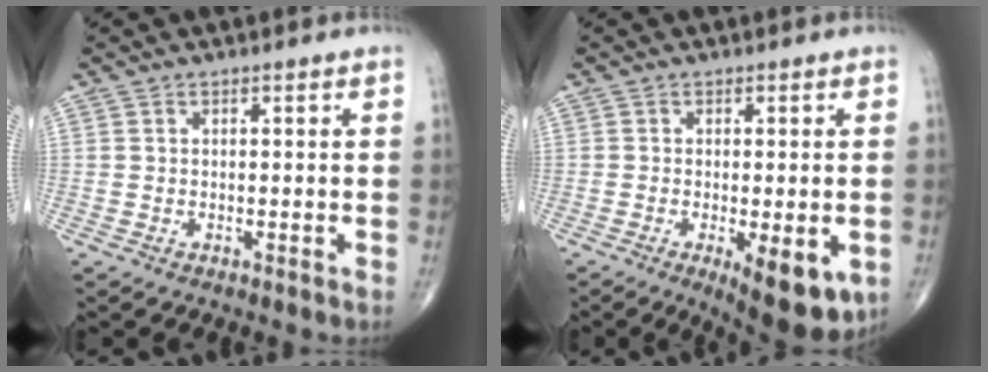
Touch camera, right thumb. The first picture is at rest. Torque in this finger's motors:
{"motor_torque": [1.32, 1.29, 0.05, -0.24, 0.27]}